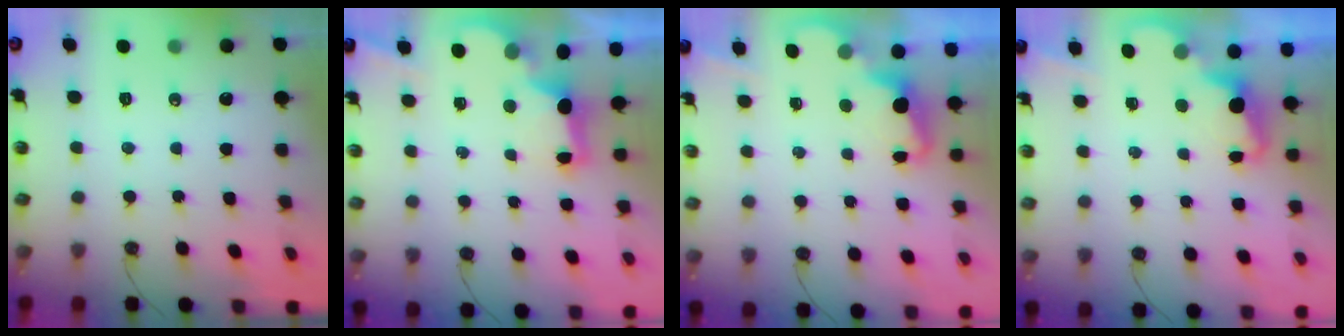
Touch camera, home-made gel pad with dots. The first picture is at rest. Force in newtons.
{"total": 2.7, "press": 2.6, "slide": 0.9}
{"total": 2.3, "press": 2.2, "slide": 0.5}
{"total": 2.5, "press": 2.4, "slide": 0.5}